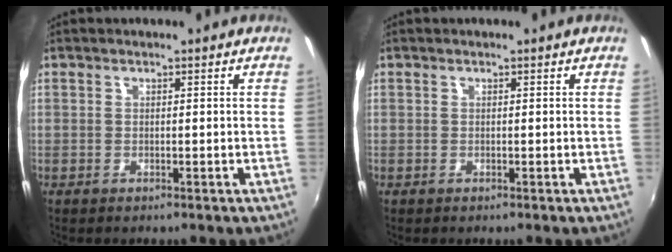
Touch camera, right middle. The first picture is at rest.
{"total": 0.0}